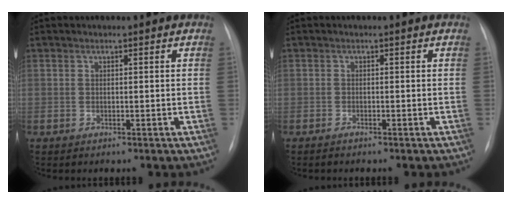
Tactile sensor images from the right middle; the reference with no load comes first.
{"total": 0.6, "force": [-0.5, -0.1, 0.3], "torque": [-0.011, -0.002, -0.010]}